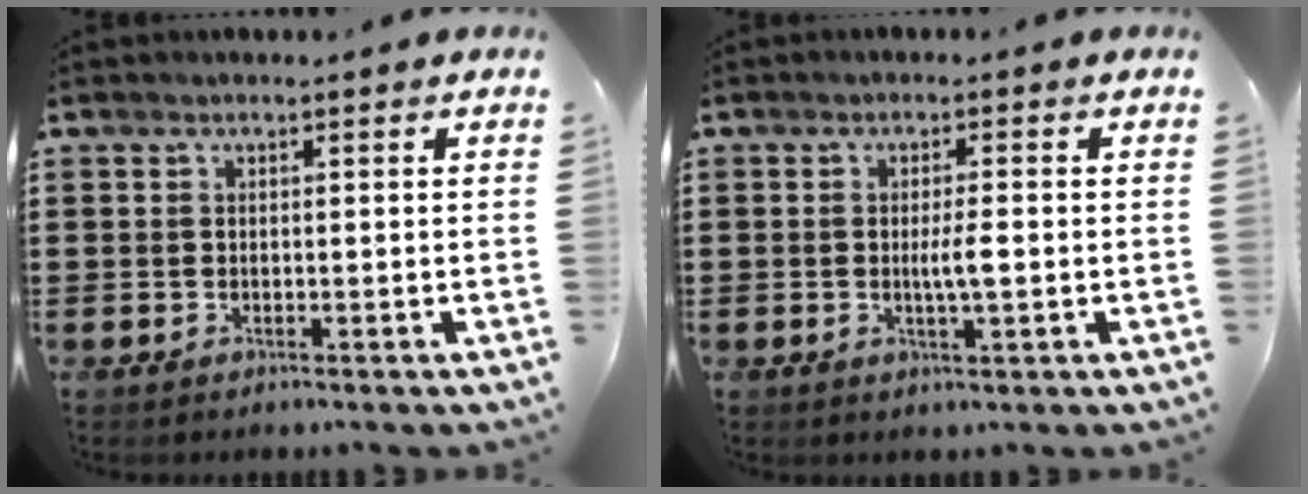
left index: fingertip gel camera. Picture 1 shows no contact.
{"total": 3.4, "force": [-0.3, 0.5, 3.4], "torque": [-0.060, -0.002, -0.006]}